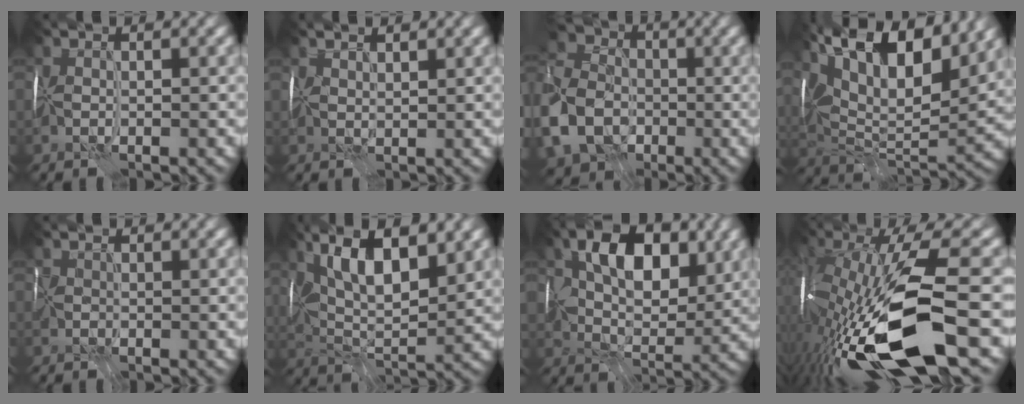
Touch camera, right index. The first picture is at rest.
{"total": 1.1, "force": [1.1, 0.2, 0.2], "torque": [-0.008, 0.002, 0.022]}
{"total": 10.3, "force": [-3.4, 8.0, 5.5], "torque": [-0.141, -0.012, -0.082]}
{"total": 16.7, "force": [8.8, 7.4, 12.1], "torque": [-0.214, 0.044, 0.143]}
{"total": 1.8, "force": [-0.4, 1.4, 1.0], "torque": [-0.032, -0.006, -0.008]}
{"total": 9.4, "force": [4.0, 3.7, 7.6], "torque": [-0.137, 0.003, 0.070]}
{"total": 8.0, "force": [2.7, 5.0, 5.6], "torque": [-0.081, -0.002, 0.044]}
{"total": 13.8, "force": [-5.6, 3.8, 12.0], "torque": [-0.238, -0.015, -0.096]}